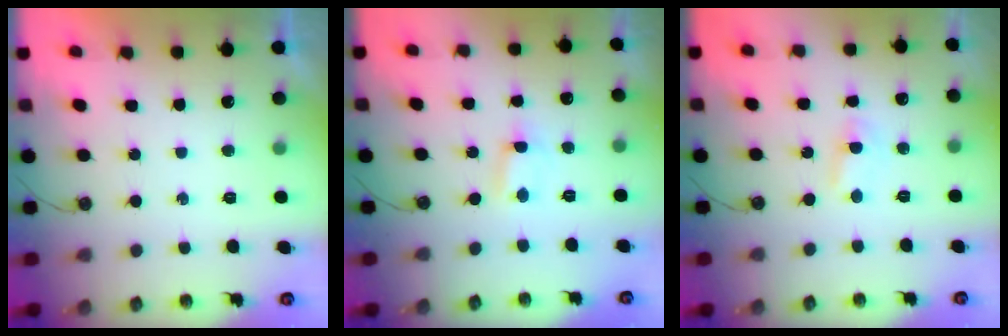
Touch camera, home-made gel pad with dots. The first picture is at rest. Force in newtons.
{"total": 0.6, "press": 0.4, "slide": 0.5}
{"total": 2.5, "press": 2.5, "slide": 0.3}